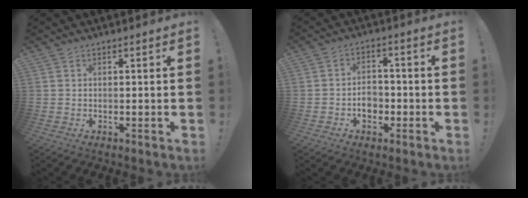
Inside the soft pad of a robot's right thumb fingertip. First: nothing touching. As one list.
[{"total": 6.2, "force": [-1.8, 4.9, 3.4], "torque": [-0.042, 0.006, -0.034]}]